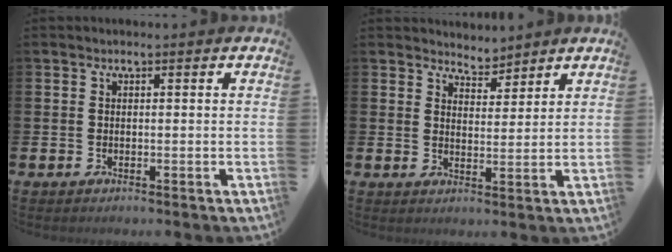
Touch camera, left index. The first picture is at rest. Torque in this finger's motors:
{"motor_torque": [-0.08, -0.19, 0.04, 0.01]}